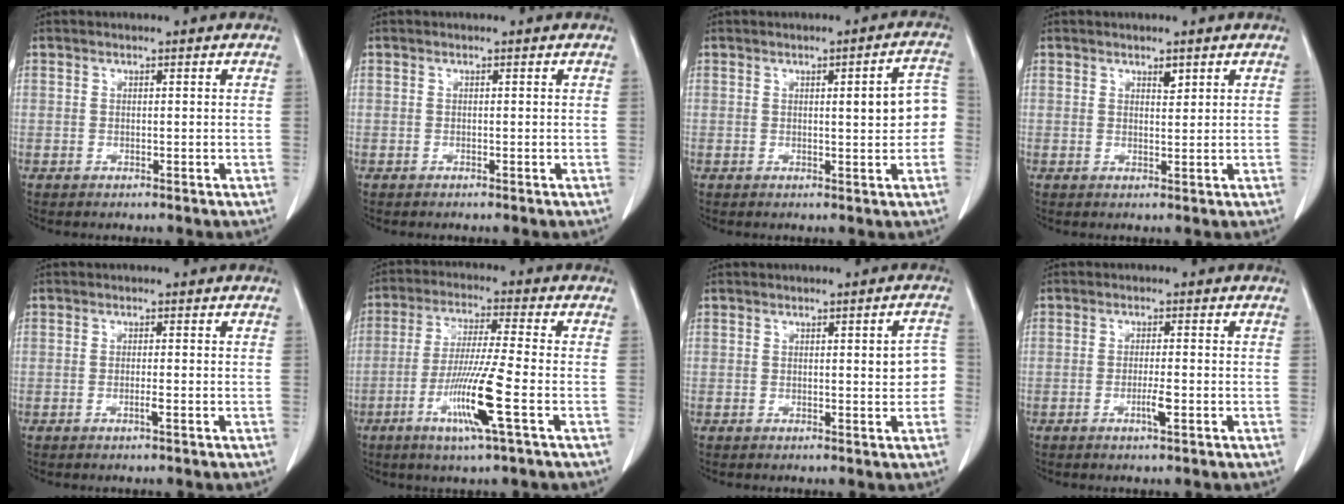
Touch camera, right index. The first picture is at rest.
{"total": 0.0}
{"total": 5.8, "force": [0.0, 1.1, 5.7], "torque": [-0.066, 0.017, -0.002]}
{"total": 1.3, "force": [0.9, 0.5, 0.8], "torque": [-0.011, -0.005, 0.013]}
{"total": 1.1, "force": [-0.5, -0.2, 1.0], "torque": [-0.019, -0.001, -0.009]}
{"total": 10.6, "force": [-3.9, -0.9, 9.8], "torque": [-0.189, -0.019, -0.078]}
{"total": 3.6, "force": [-0.1, 0.9, 3.5], "torque": [-0.032, 0.007, -0.004]}
{"total": 2.5, "force": [-1.0, 0.0, 2.3], "torque": [-0.040, -0.002, -0.018]}